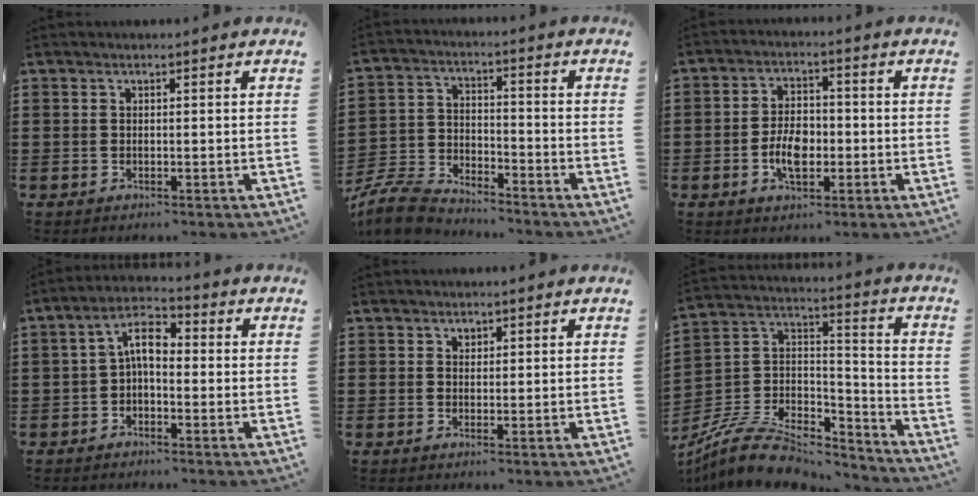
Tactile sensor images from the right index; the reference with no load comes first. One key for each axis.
{"total": 7.3, "fx": -6.9, "fy": 1.5, "fz": 1.8, "tx": -0.057, "ty": 0.009, "tz": -0.142}
{"total": 5.7, "fx": -1.5, "fy": 3.3, "fz": 4.4, "tx": -0.086, "ty": 0.001, "tz": -0.031}
{"total": 5.3, "fx": -0.2, "fy": 2.4, "fz": 4.7, "tx": -0.098, "ty": 0.011, "tz": -0.009}
{"total": 0.8, "fx": 0.5, "fy": 0.6, "fz": 0.2, "tx": -0.006, "ty": 0.000, "tz": 0.011}
{"total": 9.7, "fx": -7.7, "fy": 3.9, "fz": 4.3, "tx": -0.094, "ty": 0.017, "tz": -0.149}